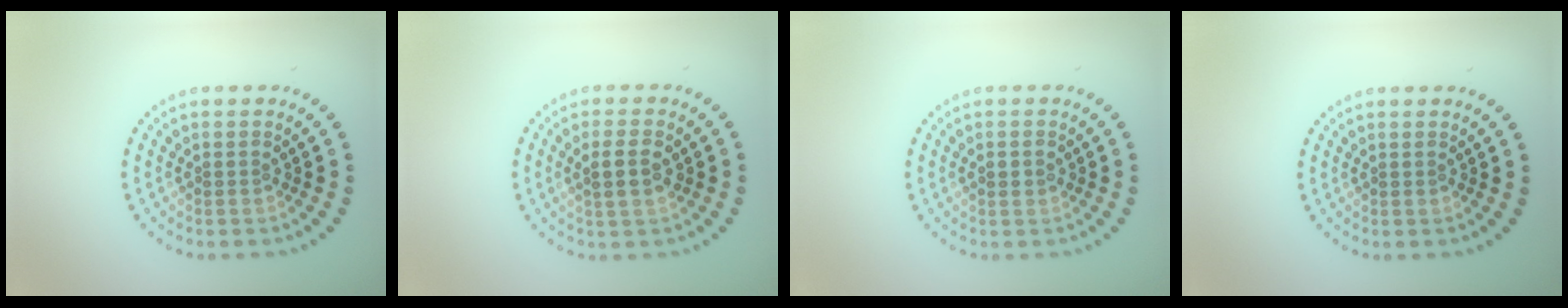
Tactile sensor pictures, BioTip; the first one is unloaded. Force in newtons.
{"total": 2.5, "press": 2.5, "slide": 0.4}
{"total": 1.3, "press": 1.3, "slide": 0.2}
{"total": 0.0}